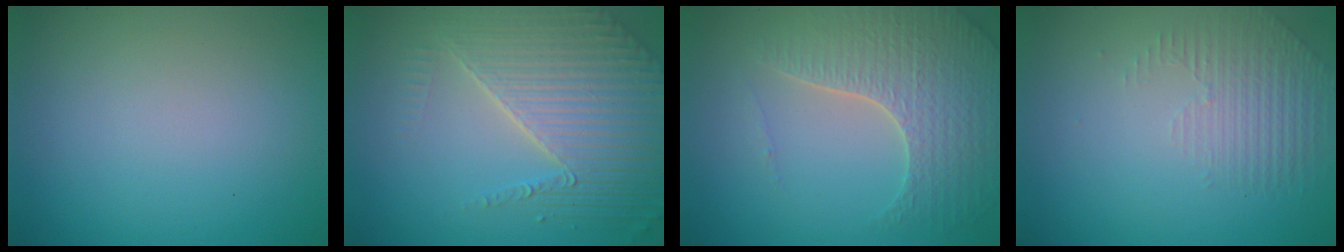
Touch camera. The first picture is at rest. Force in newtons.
{"total": 5.8, "press": 4.8, "slide": 3.2}
{"total": 5.3, "press": 4.5, "slide": 2.8}
{"total": 1.5, "press": 0.9, "slide": 1.2}